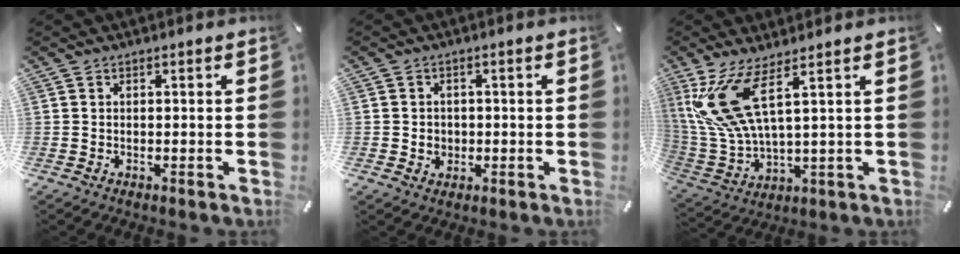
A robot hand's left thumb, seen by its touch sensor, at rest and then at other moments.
{"total": 2.6, "force": [-0.2, 2.5, 0.7], "torque": [-0.014, 0.006, -0.005]}
{"total": 14.0, "force": [6.5, 4.7, 11.4], "torque": [-0.271, -0.024, 0.116]}